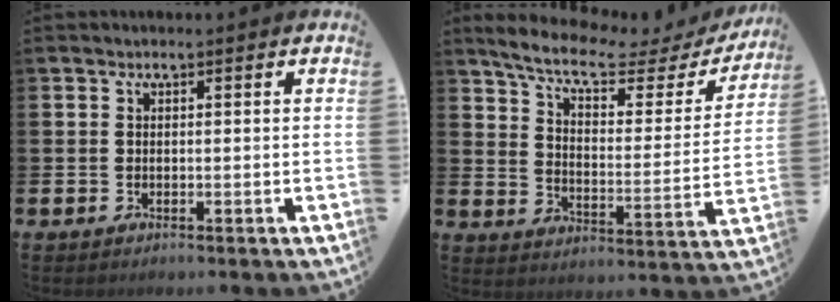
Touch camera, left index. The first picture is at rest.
{"total": 7.9, "force": [6.5, 1.9, 4.0], "torque": [-0.092, -0.046, 0.104]}